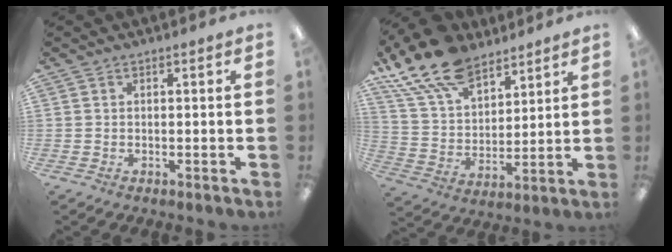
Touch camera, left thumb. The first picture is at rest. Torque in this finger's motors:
{"motor_torque": [0.35, 0.36, 1.38, -1.39, 0.17]}